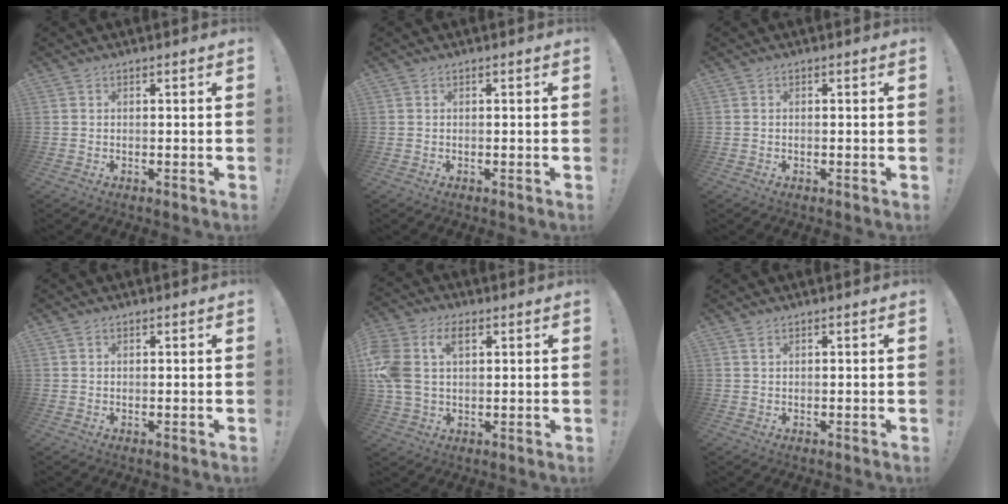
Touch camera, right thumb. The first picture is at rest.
{"total": 0.0}
{"total": 0.0}
{"total": 0.5, "force": [0.3, 0.4, 0.0], "torque": [-0.001, 0.001, 0.006]}
{"total": 11.9, "force": [3.4, 7.8, 8.2], "torque": [-0.183, -0.002, 0.062]}
{"total": 1.3, "force": [0.7, 0.4, 1.0], "torque": [-0.022, 0.002, 0.014]}